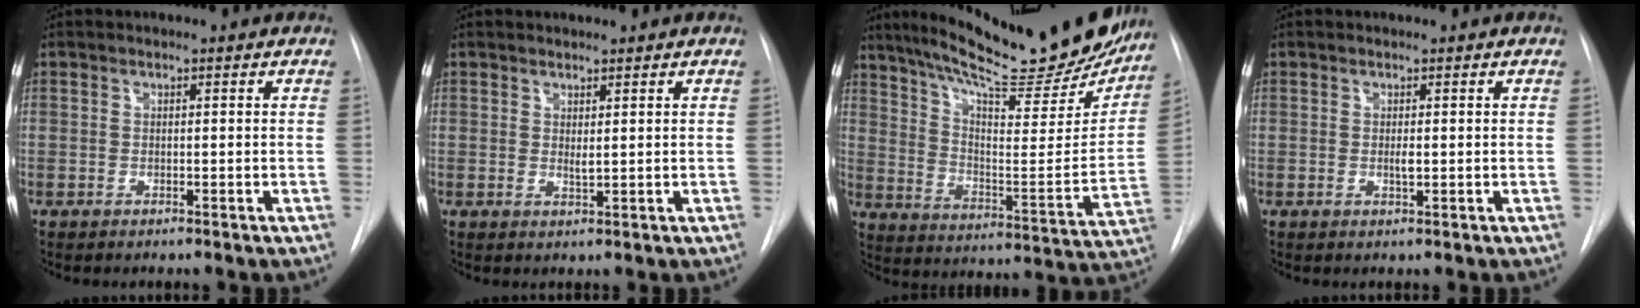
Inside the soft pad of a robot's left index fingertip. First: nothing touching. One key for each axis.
{"total": 1.2, "fx": 0.6, "fy": 0.1, "fz": 1.1, "tx": -0.022, "ty": -0.007, "tz": 0.016}
{"total": 27.5, "fx": 23.2, "fy": 4.6, "fz": 14.1, "tx": -0.217, "ty": -0.056, "tz": 0.314}
{"total": 0.9, "fx": -0.2, "fy": 0.2, "fz": 0.8, "tx": -0.016, "ty": -0.007, "tz": -0.002}